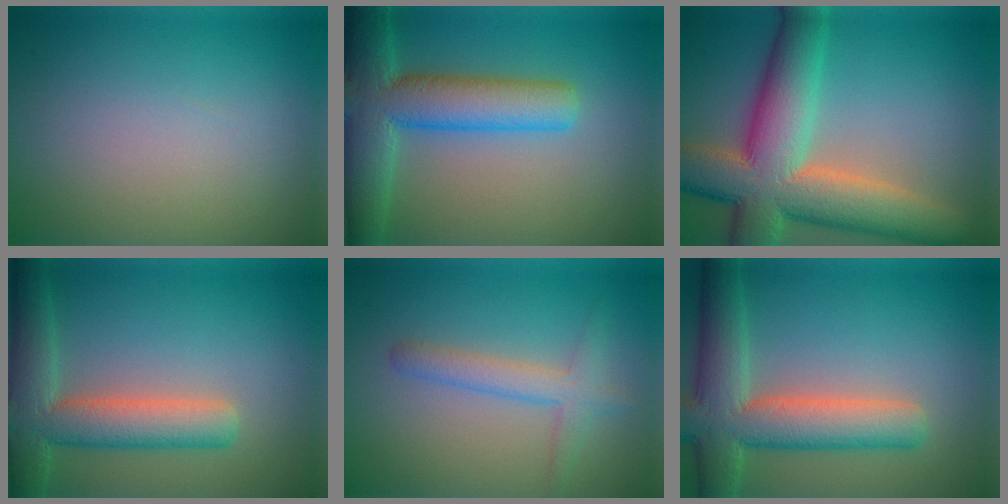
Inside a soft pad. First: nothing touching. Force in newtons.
{"total": 8.9, "press": 8.9, "slide": 0.4}
{"total": 12.4, "press": 12.4, "slide": 0.9}
{"total": 7.0, "press": 7.0, "slide": 0.5}
{"total": 2.8, "press": 2.8, "slide": 0.2}
{"total": 8.4, "press": 8.4, "slide": 0.5}